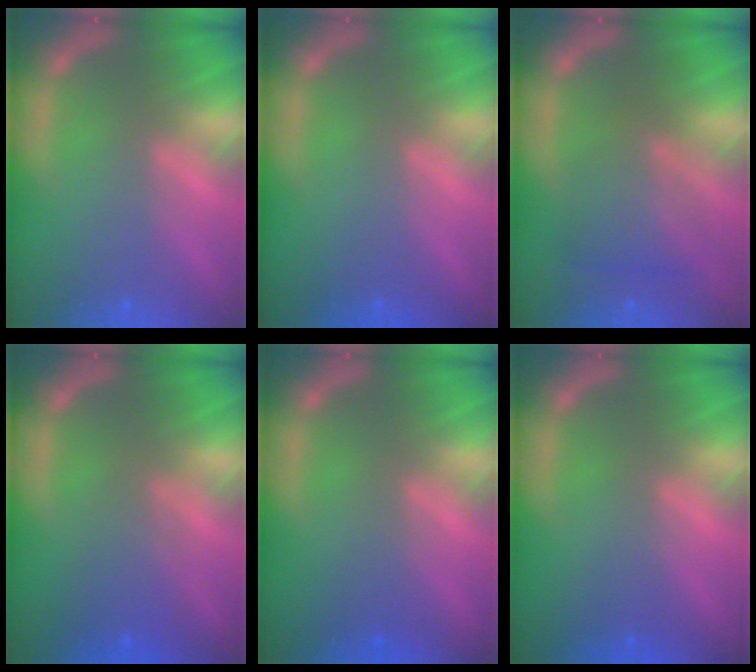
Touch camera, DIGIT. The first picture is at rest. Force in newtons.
{"total": 0.0}
{"total": 5.1}
{"total": 3.1}
{"total": 1.5}
{"total": 1.0}